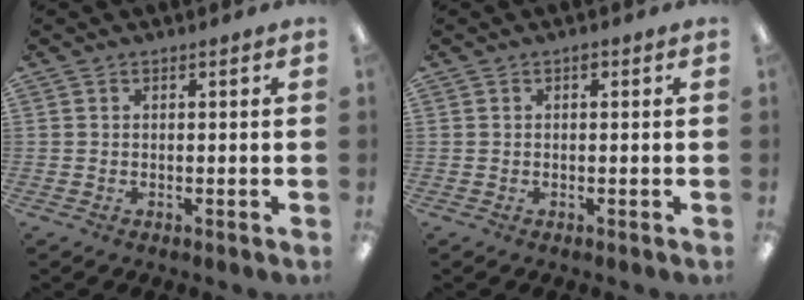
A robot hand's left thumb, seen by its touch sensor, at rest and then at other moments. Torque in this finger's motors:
{"motor_torque": [0.25, -0.15, 0.53, -0.27, 0.01]}